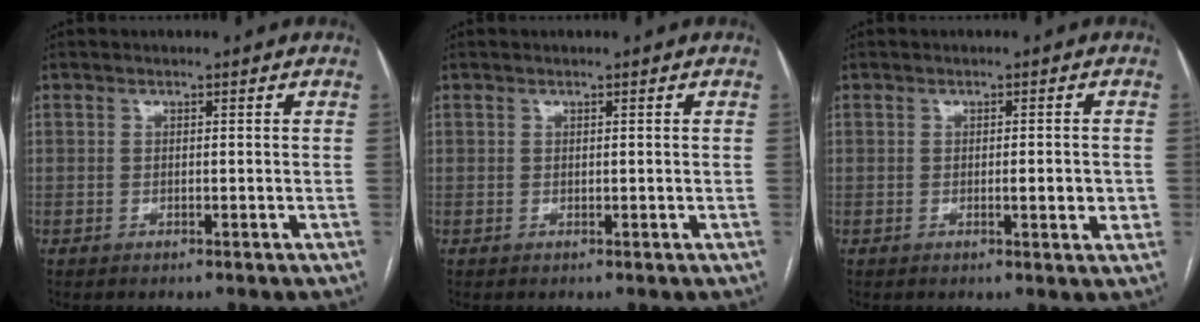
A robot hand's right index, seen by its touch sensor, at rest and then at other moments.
{"total": 0.0}
{"total": 2.8, "force": [-0.4, 0.7, 2.7], "torque": [-0.038, -0.001, -0.005]}